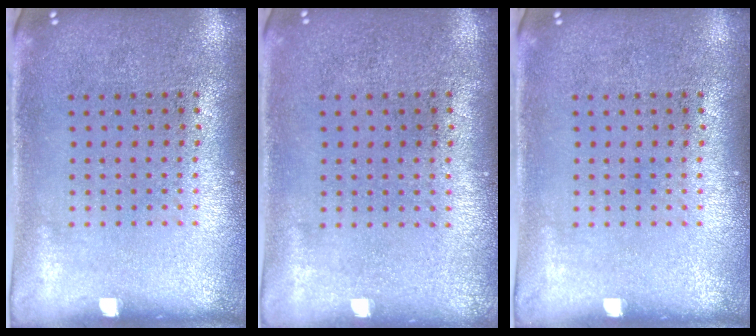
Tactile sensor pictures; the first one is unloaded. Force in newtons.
{"total": 0.0}
{"total": 0.0}